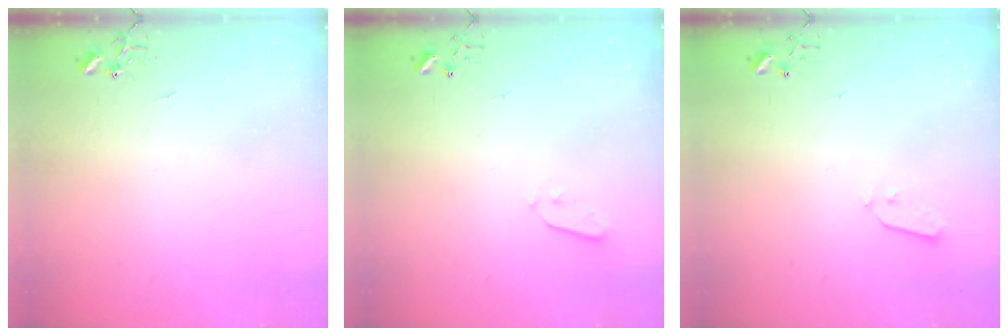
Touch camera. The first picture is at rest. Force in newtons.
{"total": 2.5, "press": 2.5, "slide": 0.4}
{"total": 3.6, "press": 3.6, "slide": 0.2}